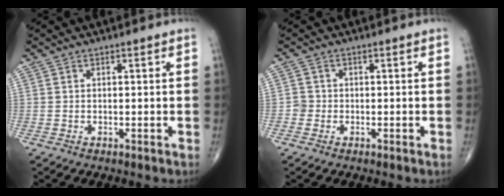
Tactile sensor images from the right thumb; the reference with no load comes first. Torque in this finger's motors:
{"motor_torque": [-0.11, 0.05, 0.19, 0.14, -0.03]}